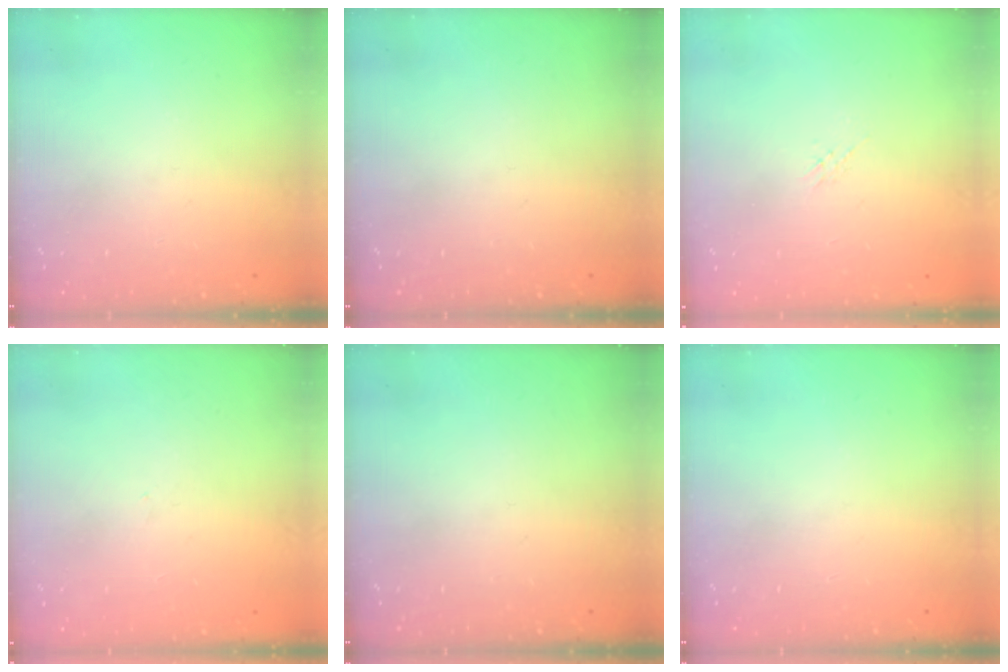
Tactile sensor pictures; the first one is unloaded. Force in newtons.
{"total": 0.0}
{"total": 1.7, "press": 1.6, "slide": 0.4}
{"total": 0.0}
{"total": 0.0}
{"total": 0.0}